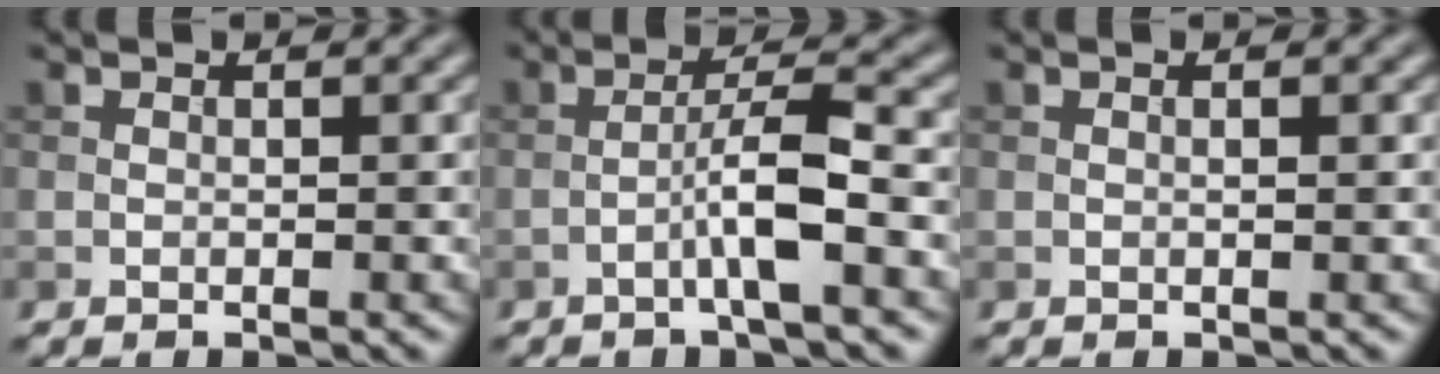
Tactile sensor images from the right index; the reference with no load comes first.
{"total": 4.2, "force": [-1.8, 0.2, 3.8], "torque": [-0.068, 0.018, -0.040]}
{"total": 0.7, "force": [0.0, 0.1, 0.7], "torque": [-0.011, 0.002, 0.000]}